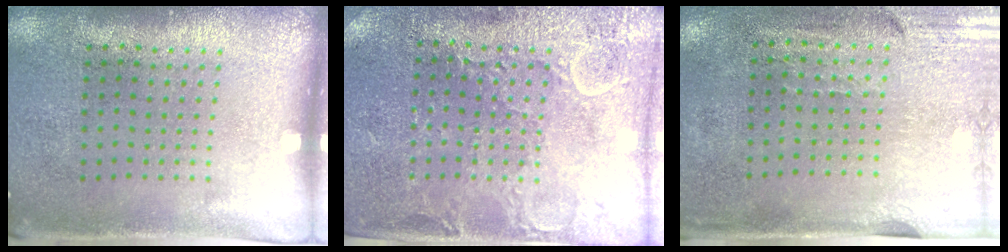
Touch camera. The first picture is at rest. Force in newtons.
{"total": 2.9, "press": 2.8, "slide": 0.4}
{"total": 3.0, "press": 2.5, "slide": 1.6}